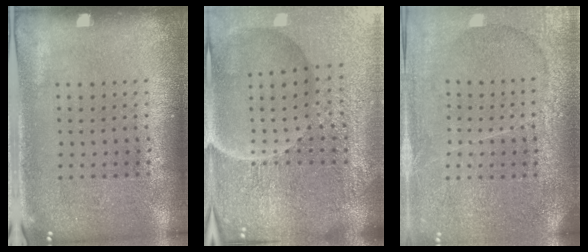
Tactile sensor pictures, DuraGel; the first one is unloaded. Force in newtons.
{"total": 5.7, "press": 5.3, "slide": 2.0}
{"total": 3.8, "press": 3.4, "slide": 1.7}